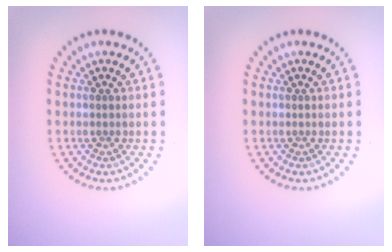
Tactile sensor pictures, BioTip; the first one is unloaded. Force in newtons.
{"total": 0.0}